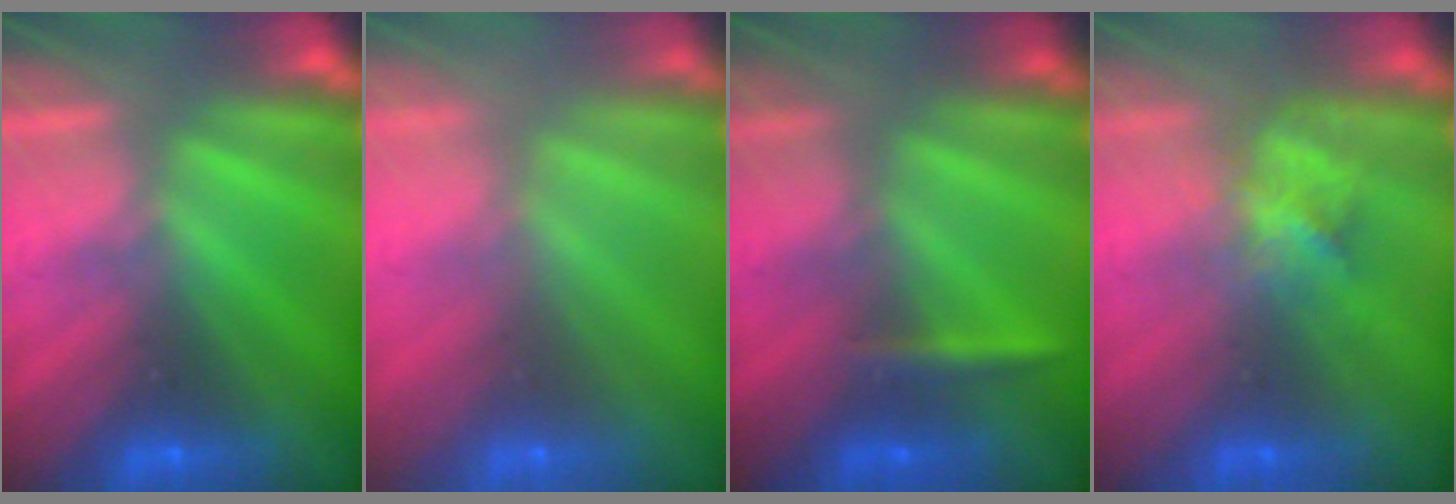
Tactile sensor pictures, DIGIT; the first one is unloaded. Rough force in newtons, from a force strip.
{"total": 6.1}
{"total": 2.3}
{"total": 2.9}